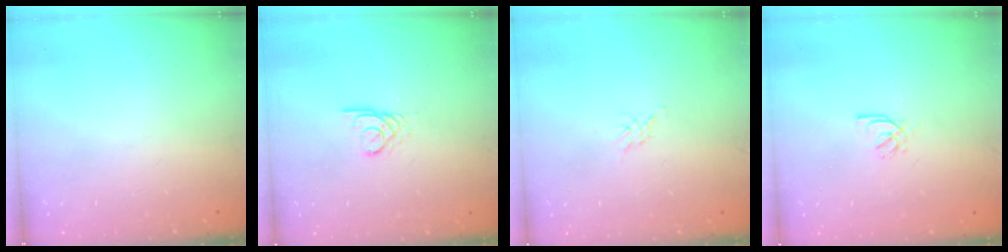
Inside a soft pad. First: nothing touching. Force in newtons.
{"total": 2.6, "press": 2.6, "slide": 0.1}
{"total": 1.4, "press": 1.4, "slide": 0.2}
{"total": 1.7, "press": 1.6, "slide": 0.5}